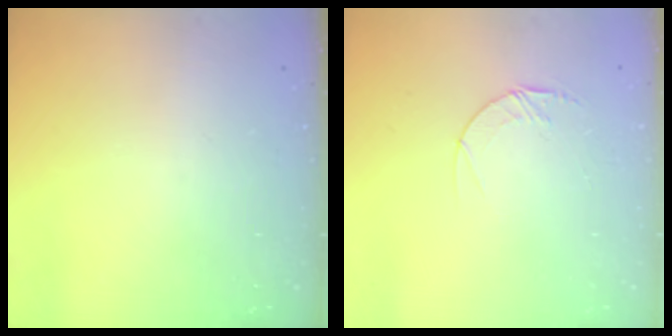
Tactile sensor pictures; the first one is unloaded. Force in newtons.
{"total": 4.6, "press": 4.6, "slide": 0.4}